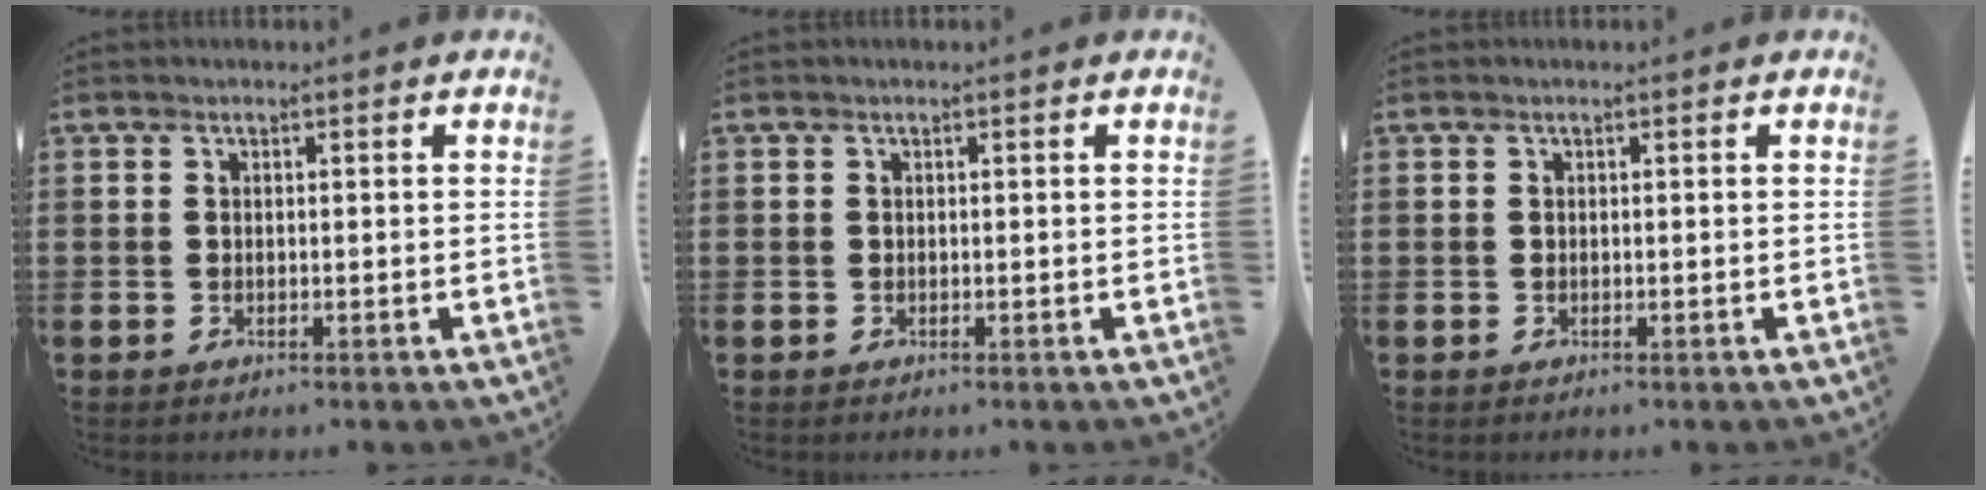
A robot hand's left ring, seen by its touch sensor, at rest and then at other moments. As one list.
[{"total": 0.0}, {"total": 0.0}]